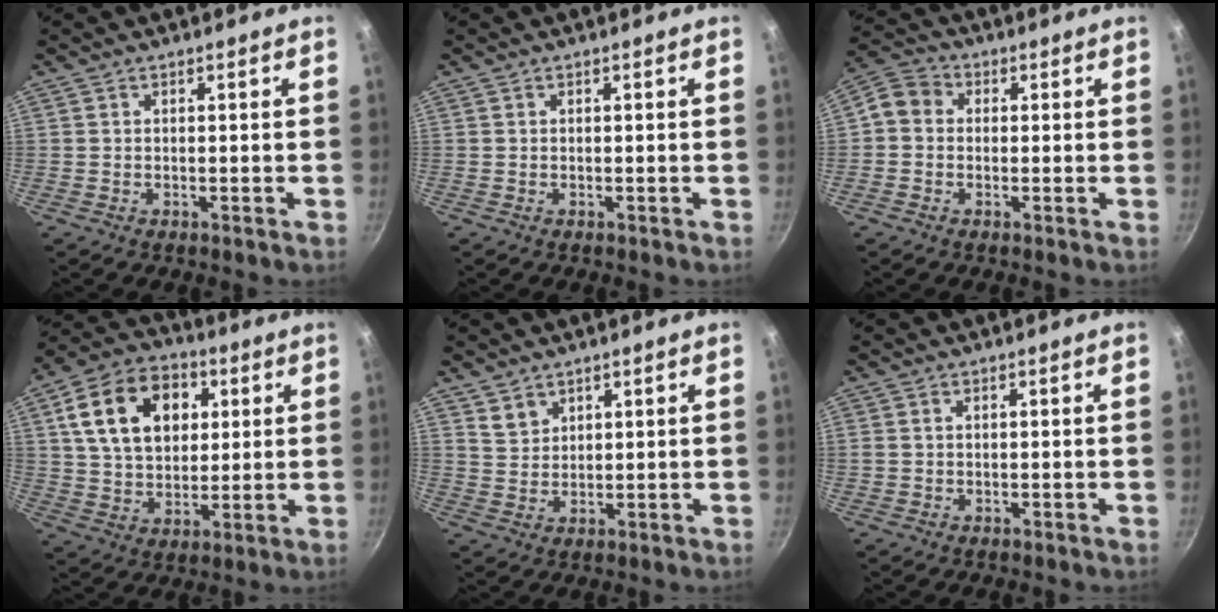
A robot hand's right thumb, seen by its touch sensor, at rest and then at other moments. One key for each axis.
{"total": 0.0}
{"total": 5.5, "fx": -0.2, "fy": 4.8, "fz": 2.7, "tx": -0.040, "ty": 0.016, "tz": -0.026}
{"total": 18.4, "fx": 5.2, "fy": 13.1, "fz": 11.9, "tx": -0.181, "ty": 0.008, "tz": 0.083}
{"total": 3.8, "fx": 2.5, "fy": 2.7, "fz": 1.0, "tx": -0.003, "ty": -0.006, "tz": 0.051}
{"total": 0.9, "fx": 0.2, "fy": 0.8, "fz": 0.4, "tx": -0.006, "ty": 0.004, "tz": 0.005}